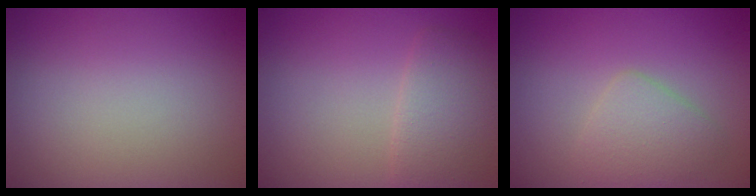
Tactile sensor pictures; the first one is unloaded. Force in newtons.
{"total": 3.3, "press": 3.3, "slide": 0.1}
{"total": 2.8, "press": 2.8, "slide": 0.0}